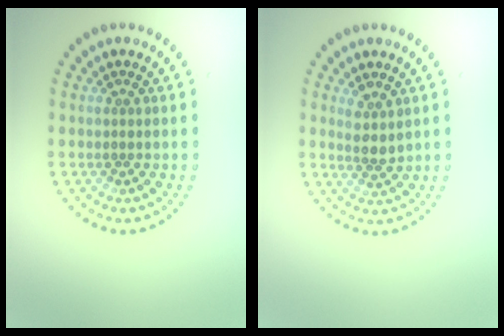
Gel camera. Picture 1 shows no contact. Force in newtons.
{"total": 2.0, "press": 1.7, "slide": 1.1}